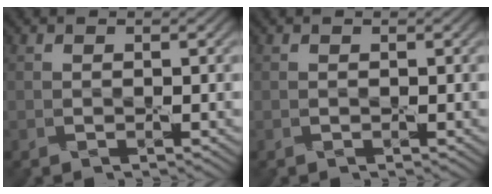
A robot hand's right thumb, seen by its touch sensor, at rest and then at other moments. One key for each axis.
{"total": 0.0}